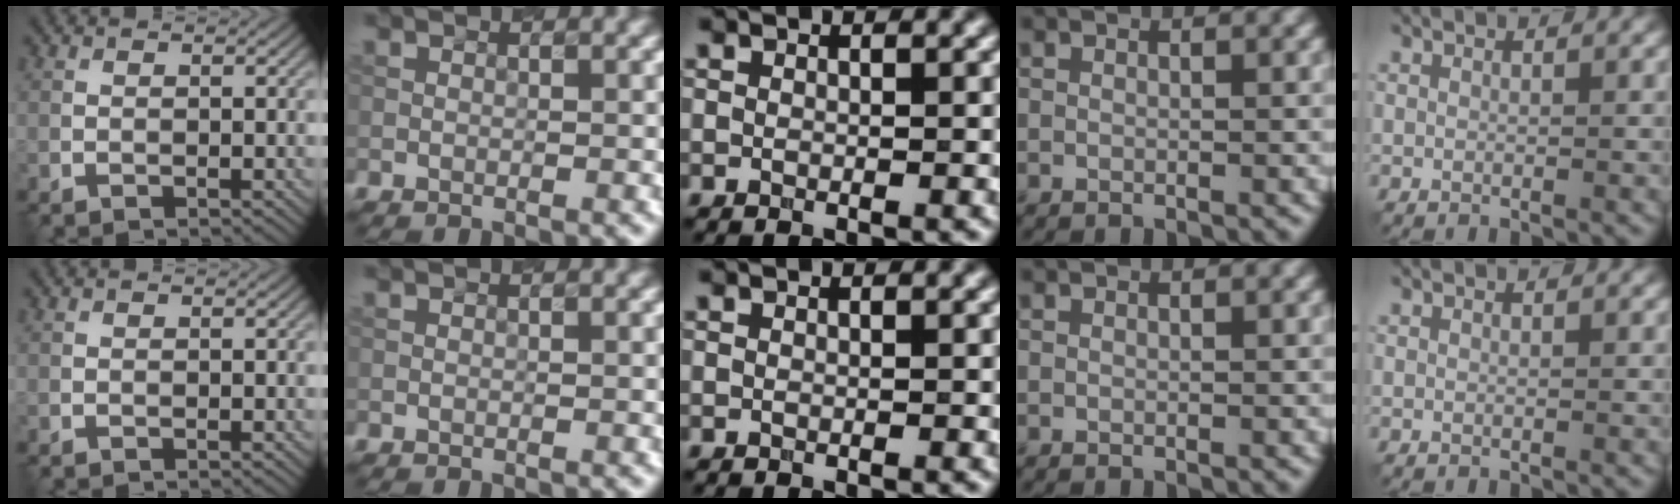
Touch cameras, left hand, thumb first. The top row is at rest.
{}